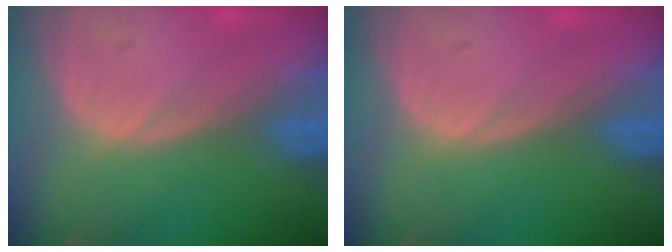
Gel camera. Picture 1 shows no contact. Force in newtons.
{"total": 0.0}